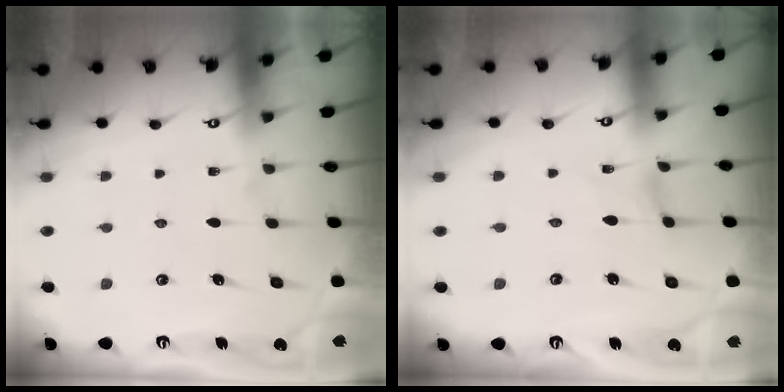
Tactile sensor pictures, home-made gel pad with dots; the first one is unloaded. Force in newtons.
{"total": 0.0}